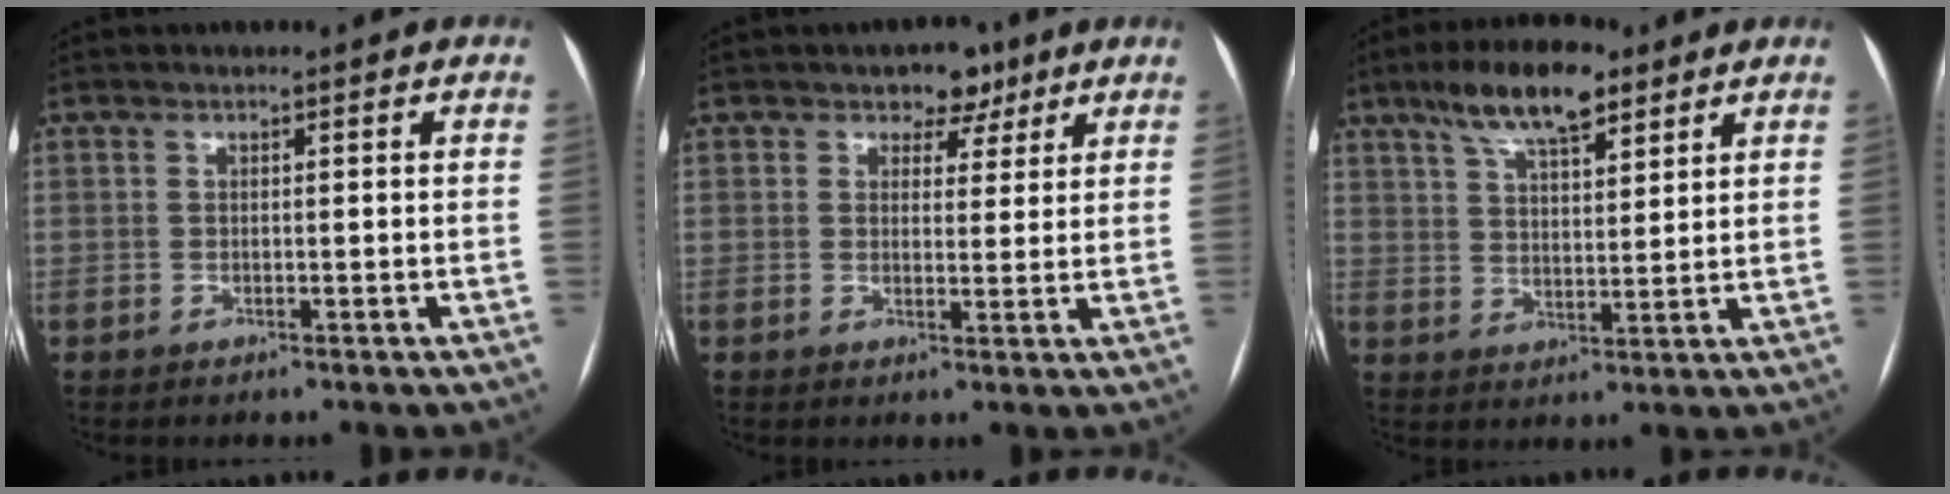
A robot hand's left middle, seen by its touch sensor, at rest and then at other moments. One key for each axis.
{"total": 4.3, "fx": 2.8, "fy": 2.8, "fz": 1.5, "tx": -0.008, "ty": 0.004, "tz": 0.038}
{"total": 10.5, "fx": 7.0, "fy": 3.2, "fz": 7.0, "tx": -0.126, "ty": 0.016, "tz": 0.123}